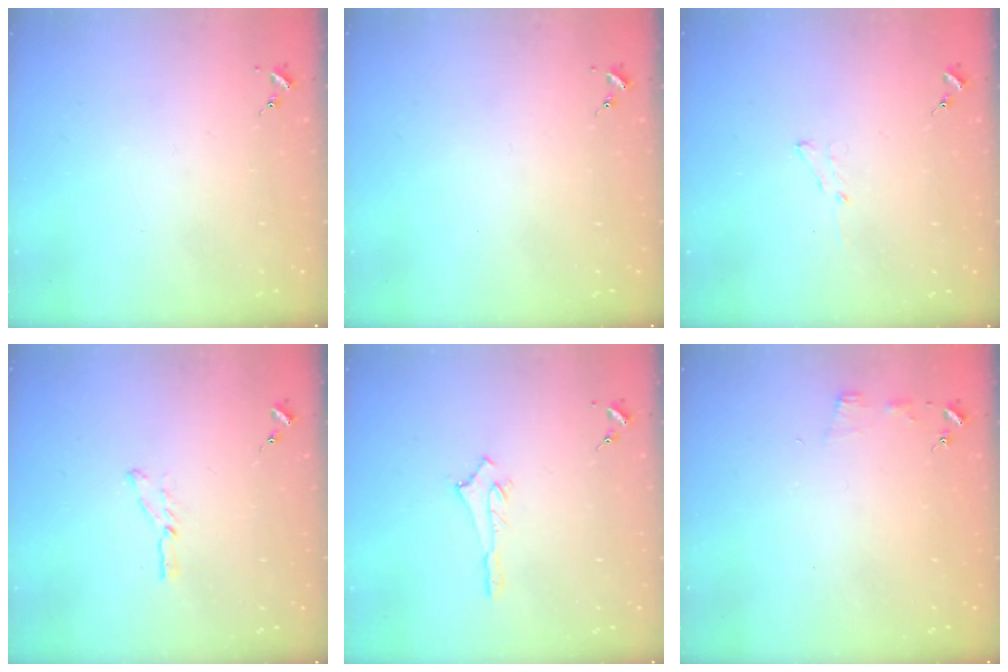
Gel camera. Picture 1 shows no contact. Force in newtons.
{"total": 0.0}
{"total": 3.8, "press": 3.7, "slide": 0.4}
{"total": 3.7, "press": 3.7, "slide": 0.4}
{"total": 3.0, "press": 3.0, "slide": 0.2}
{"total": 4.2, "press": 4.2, "slide": 0.5}